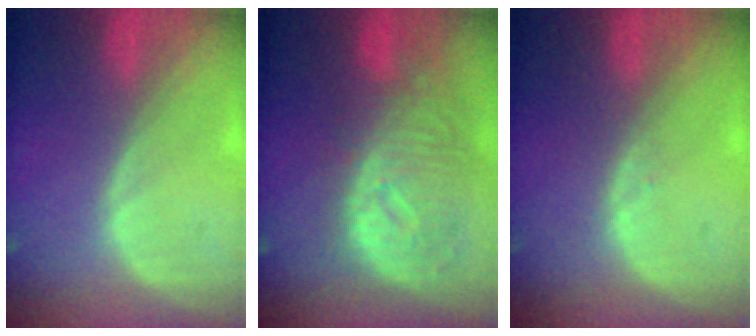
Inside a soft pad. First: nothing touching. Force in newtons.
{"total": 11.4, "press": 9.9, "slide": 5.6}
{"total": 0.7, "press": 0.5, "slide": 0.5}